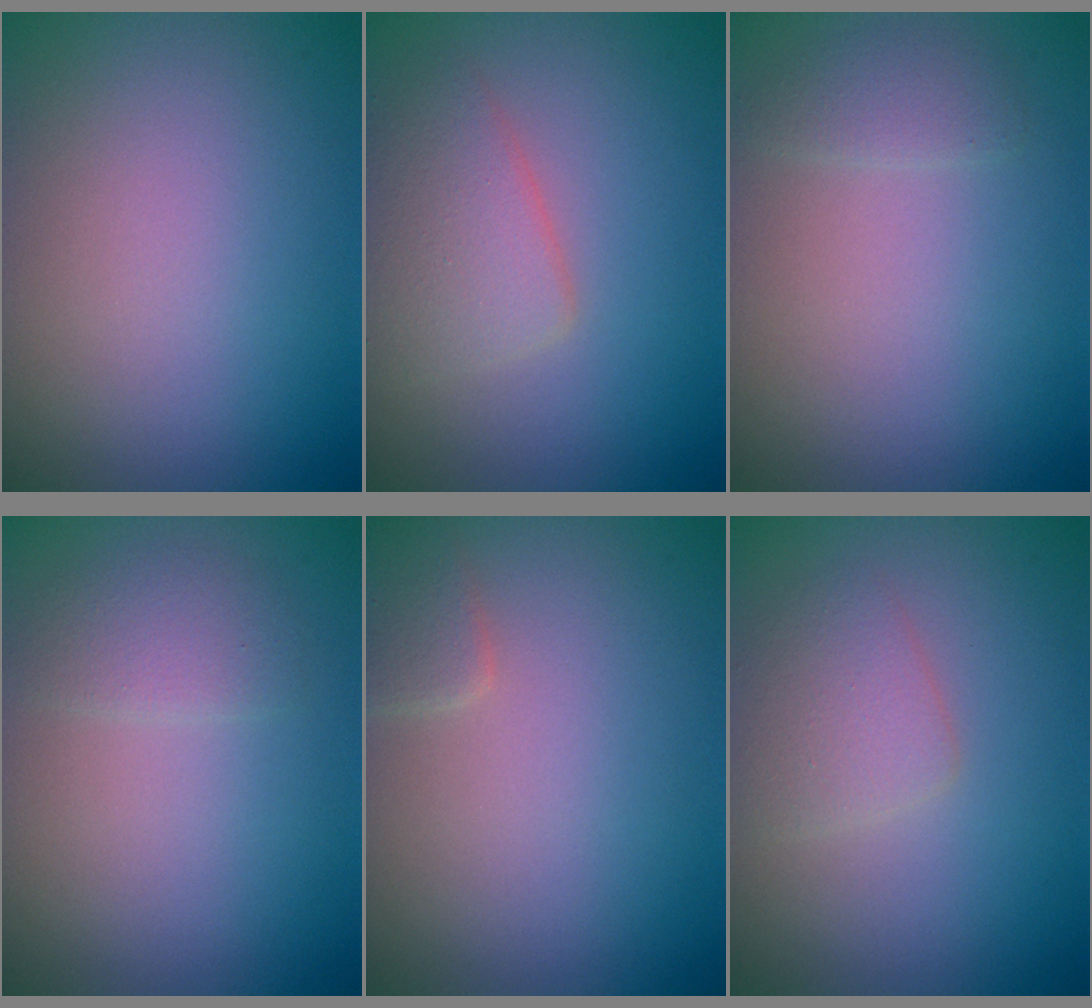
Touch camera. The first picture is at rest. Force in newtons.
{"total": 3.6, "press": 3.6, "slide": 0.1}
{"total": 1.1, "press": 1.1, "slide": 0.0}
{"total": 1.5, "press": 1.5, "slide": 0.1}
{"total": 1.6, "press": 1.6, "slide": 0.1}
{"total": 2.2, "press": 2.2, "slide": 0.1}